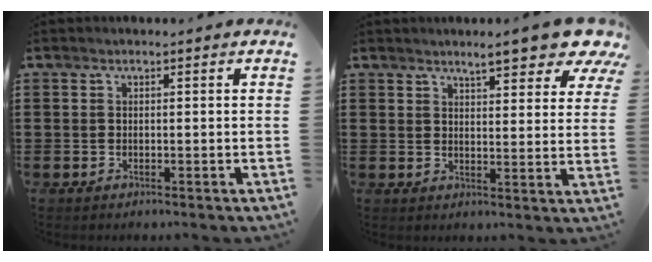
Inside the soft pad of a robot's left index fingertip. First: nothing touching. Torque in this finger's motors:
{"motor_torque": [2.14, 0.00, 0.70, 0.12]}